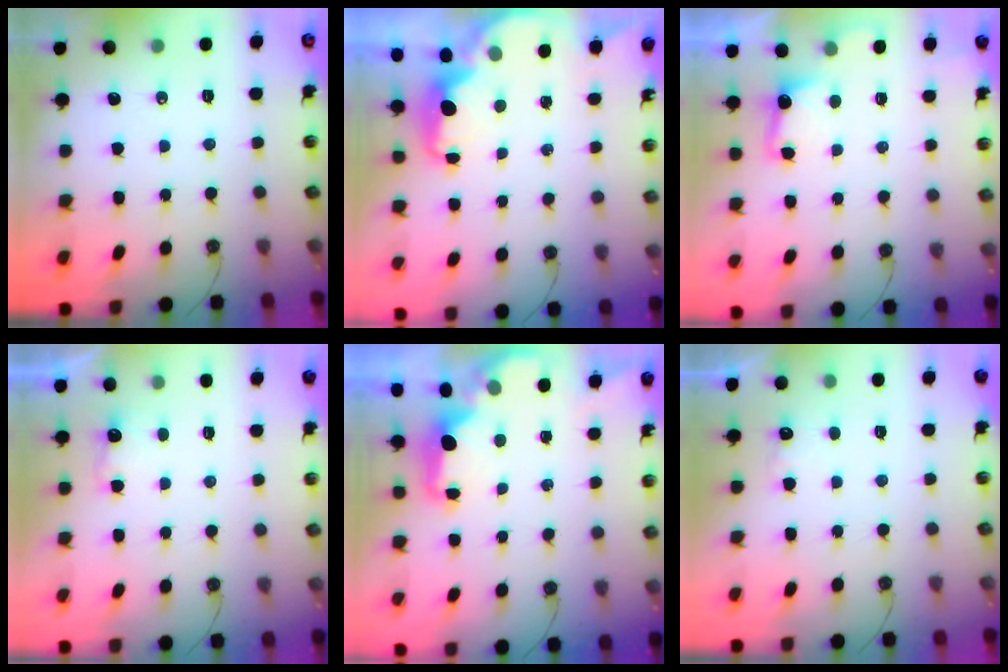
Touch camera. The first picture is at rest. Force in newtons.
{"total": 2.4, "press": 2.3, "slide": 0.8}
{"total": 2.9, "press": 2.7, "slide": 1.0}
{"total": 2.4, "press": 2.2, "slide": 0.9}
{"total": 2.0, "press": 1.8, "slide": 0.8}
{"total": 4.6, "press": 4.5, "slide": 1.1}